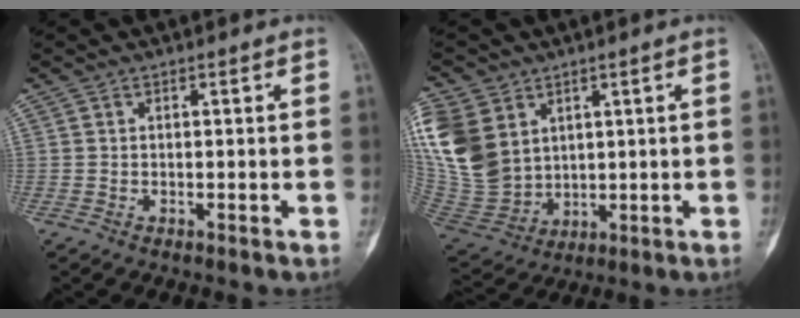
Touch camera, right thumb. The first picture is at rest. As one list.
[{"total": 19.4, "force": [6.5, 14.8, 10.6], "torque": [-0.251, -0.011, 0.151]}]